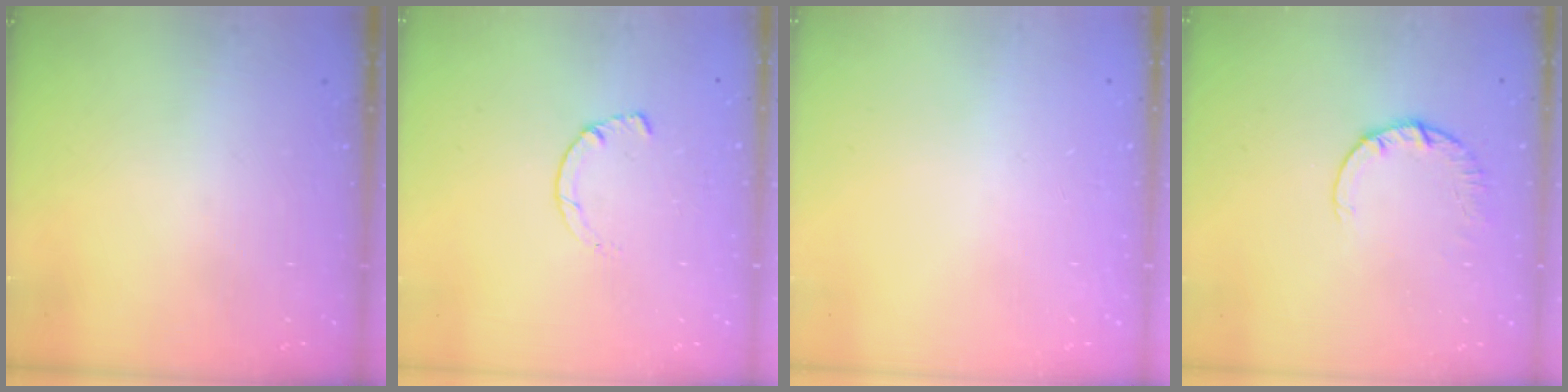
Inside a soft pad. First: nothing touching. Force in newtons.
{"total": 1.4, "press": 1.4, "slide": 0.3}
{"total": 2.6, "press": 2.6, "slide": 0.2}
{"total": 2.4, "press": 2.4, "slide": 0.2}